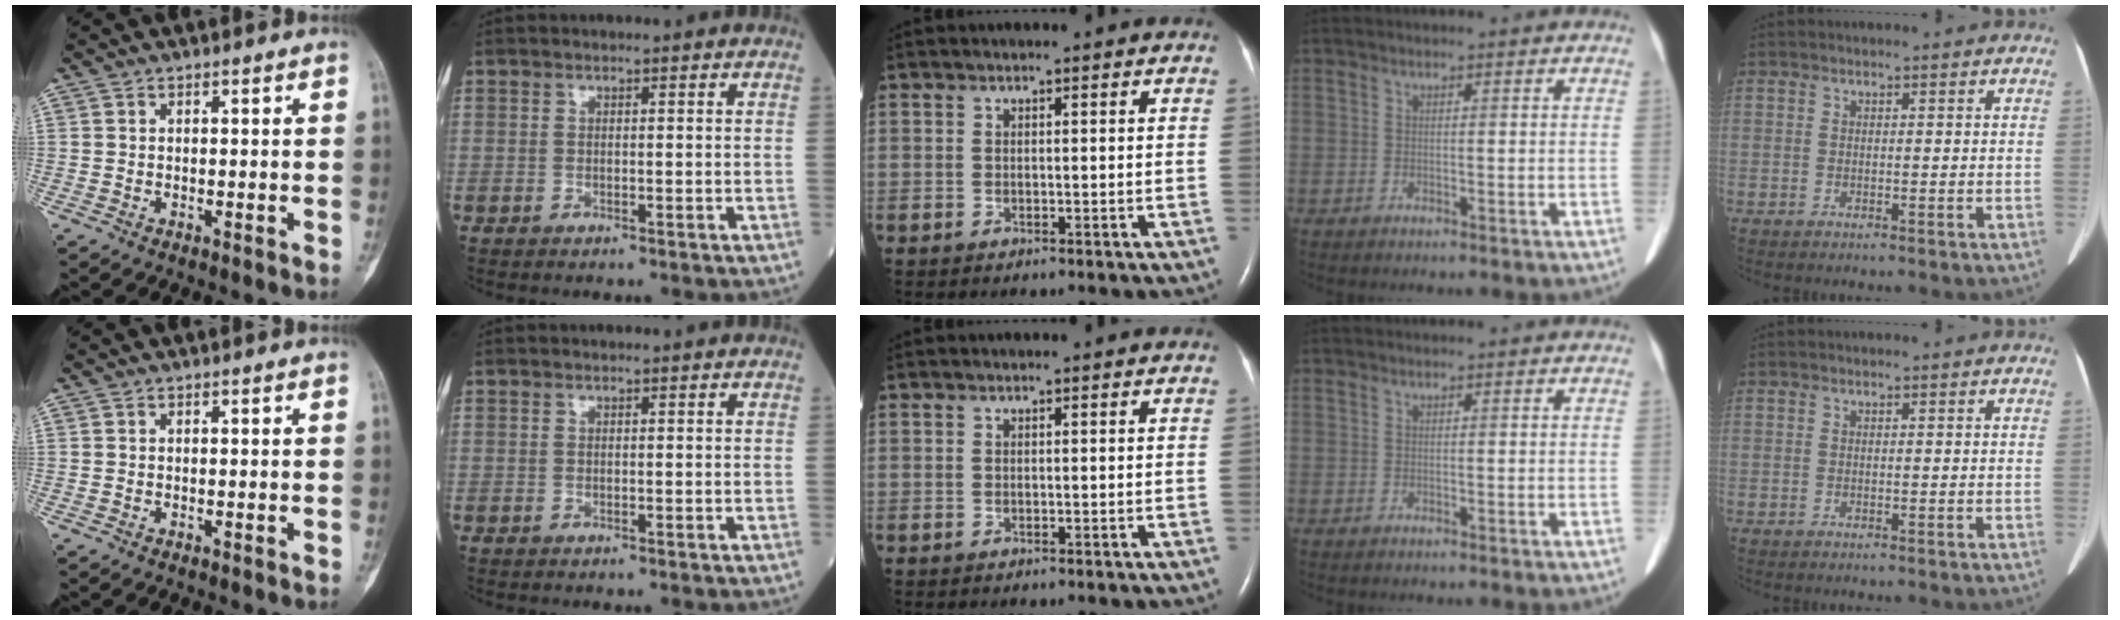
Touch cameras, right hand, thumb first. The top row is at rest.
{}